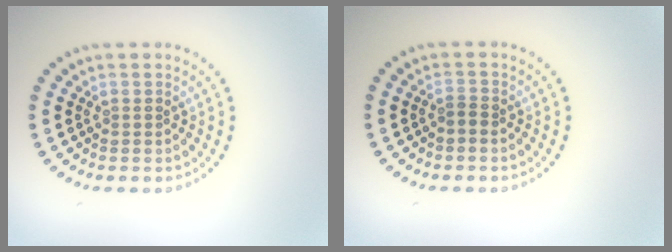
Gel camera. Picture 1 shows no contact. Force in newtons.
{"total": 0.8, "press": 0.5, "slide": 0.7}